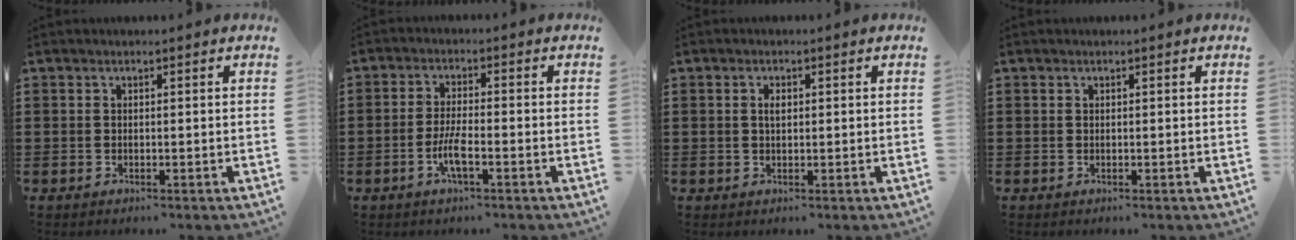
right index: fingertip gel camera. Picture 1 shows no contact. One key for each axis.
{"total": 4.1, "fx": -1.8, "fy": 0.7, "fz": 3.6, "tx": -0.082, "ty": -0.006, "tz": -0.039}
{"total": 1.6, "fx": 0.3, "fy": 0.8, "fz": 1.4, "tx": -0.029, "ty": 0.005, "tz": 0.004}
{"total": 0.0}